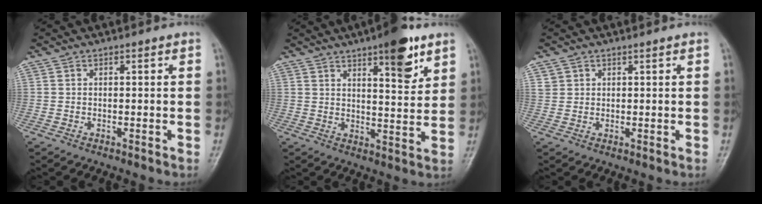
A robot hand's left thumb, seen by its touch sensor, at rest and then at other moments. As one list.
[{"total": 10.5, "force": [6.2, 3.1, 7.9], "torque": [-0.091, -0.032, 0.086]}, {"total": 1.4, "force": [0.8, 1.1, 0.2], "torque": [0.011, -0.003, 0.013]}]